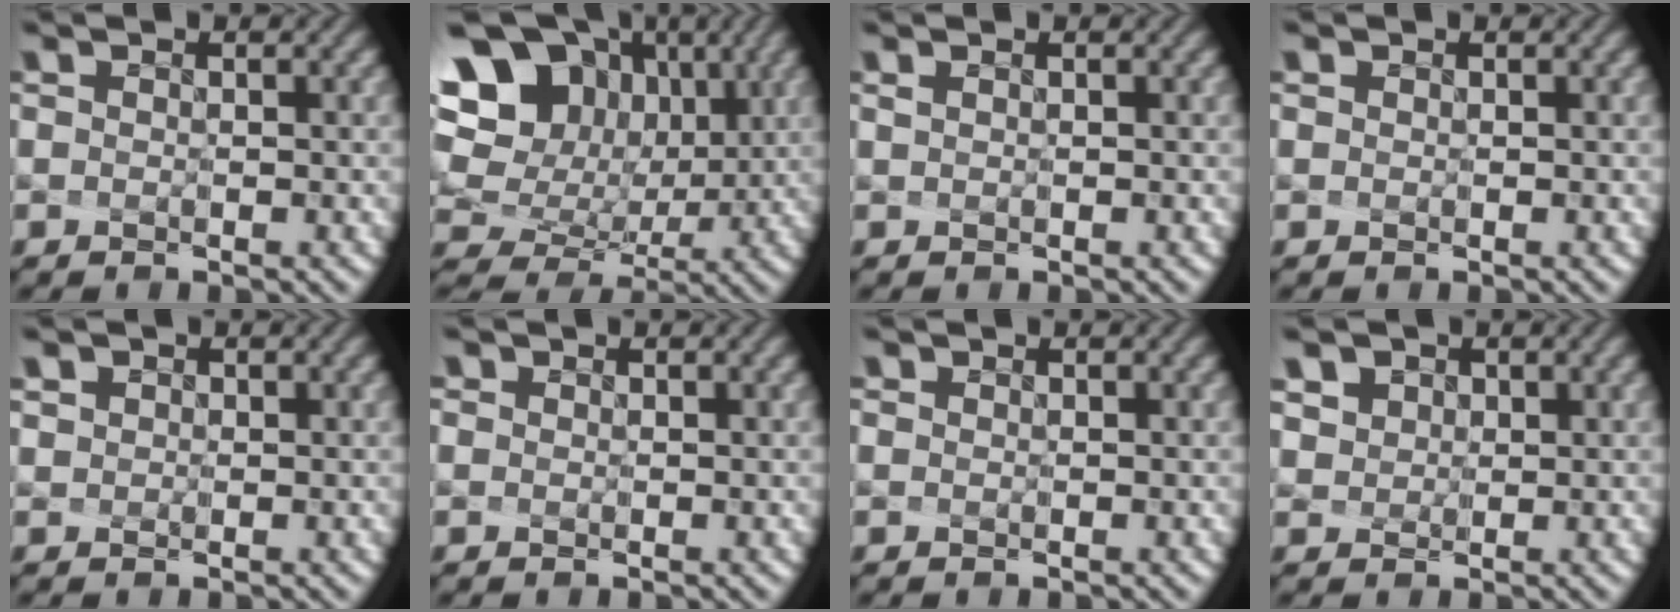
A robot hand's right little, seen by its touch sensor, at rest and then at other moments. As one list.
[{"total": 16.1, "force": [6.6, 12.4, 8.0], "torque": [-0.210, 0.040, 0.128]}, {"total": 0.0}, {"total": 1.2, "force": [0.6, 0.8, 0.5], "torque": [-0.008, 0.005, 0.009]}, {"total": 3.1, "force": [2.0, 2.0, 1.2], "torque": [-0.032, 0.000, 0.028]}, {"total": 2.2, "force": [1.1, 1.6, 1.0], "torque": [-0.023, 0.008, 0.011]}, {"total": 1.4, "force": [0.8, 1.0, 0.7], "torque": [-0.011, 0.006, 0.009]}, {"total": 6.3, "force": [4.1, 4.3, 2.3], "torque": [-0.067, -0.003, 0.077]}]